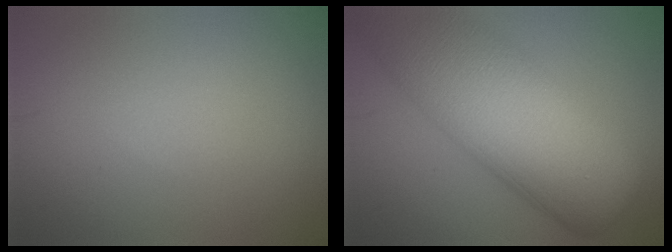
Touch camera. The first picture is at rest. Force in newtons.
{"total": 14.3, "press": 14.3, "slide": 0.9}